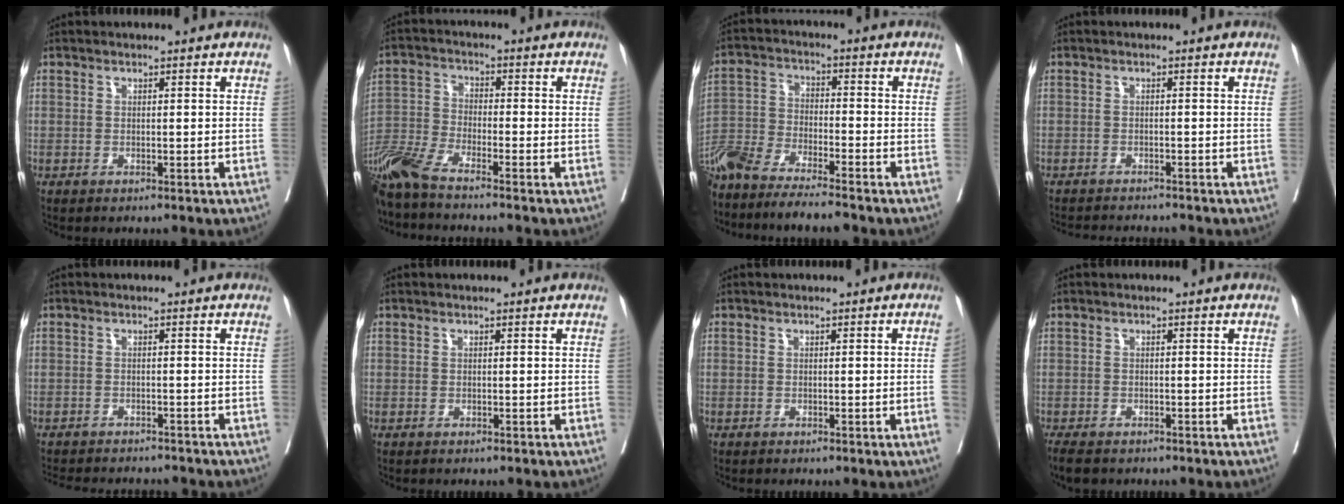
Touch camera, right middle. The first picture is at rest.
{"total": 8.2, "force": [-6.9, 0.0, 4.4], "torque": [-0.098, -0.028, -0.145]}
{"total": 13.5, "force": [-11.9, 0.5, 6.4], "torque": [-0.116, -0.027, -0.209]}
{"total": 5.3, "force": [-5.2, 0.1, 1.2], "torque": [-0.005, -0.011, -0.078]}
{"total": 9.9, "force": [-9.3, 2.0, 2.9], "torque": [-0.045, -0.003, -0.120]}
{"total": 0.0}
{"total": 1.4, "force": [-0.2, -0.5, 1.3], "torque": [-0.017, -0.003, 0.000]}
{"total": 4.7, "force": [-3.8, 1.9, 2.0], "torque": [-0.033, -0.011, -0.058]}